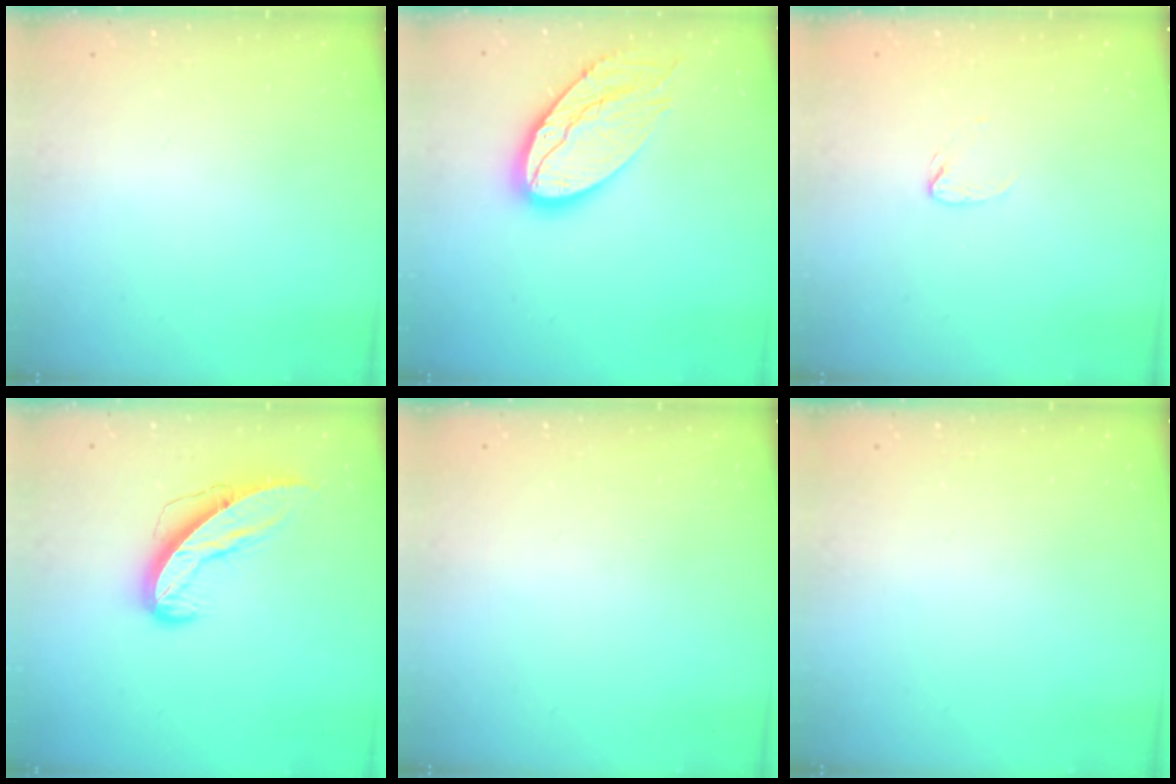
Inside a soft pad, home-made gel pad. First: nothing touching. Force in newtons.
{"total": 17.0, "press": 17.0, "slide": 1.3}
{"total": 2.7, "press": 2.7, "slide": 0.2}
{"total": 10.7, "press": 10.7, "slide": 1.1}
{"total": 0.0}
{"total": 0.0}